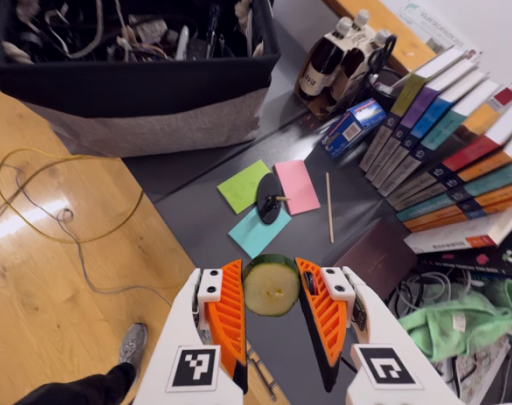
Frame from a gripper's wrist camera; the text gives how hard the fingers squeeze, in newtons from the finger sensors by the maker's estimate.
{"total": 10.1, "left": 10.5, "right": 9.8}